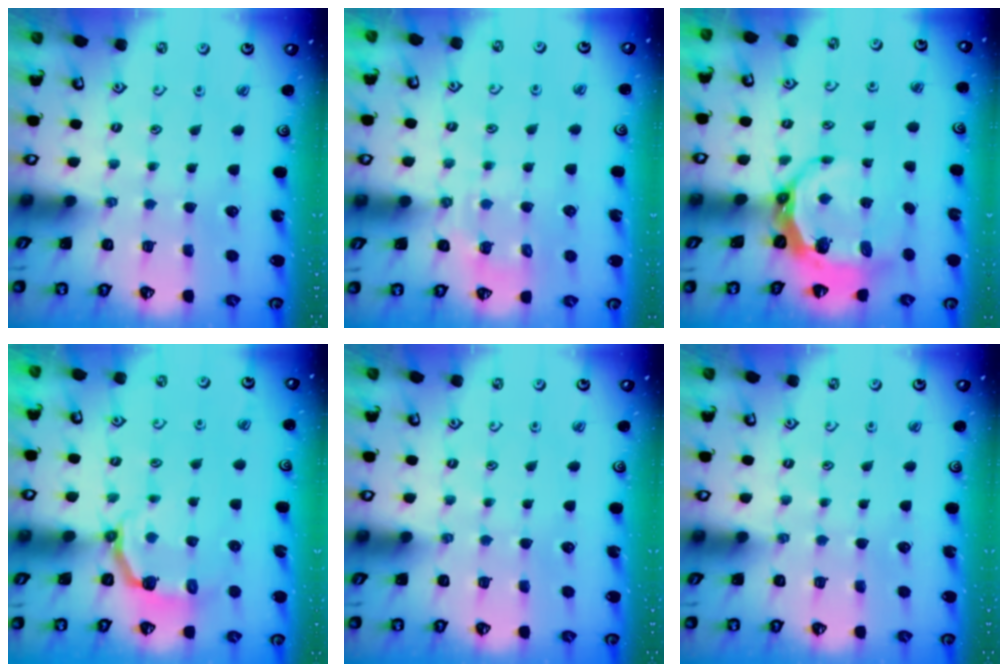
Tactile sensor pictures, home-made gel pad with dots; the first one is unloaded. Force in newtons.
{"total": 6.2, "press": 6.1, "slide": 1.0}
{"total": 7.9, "press": 6.9, "slide": 3.8}
{"total": 4.1, "press": 2.5, "slide": 3.2}
{"total": 0.0}
{"total": 0.0}